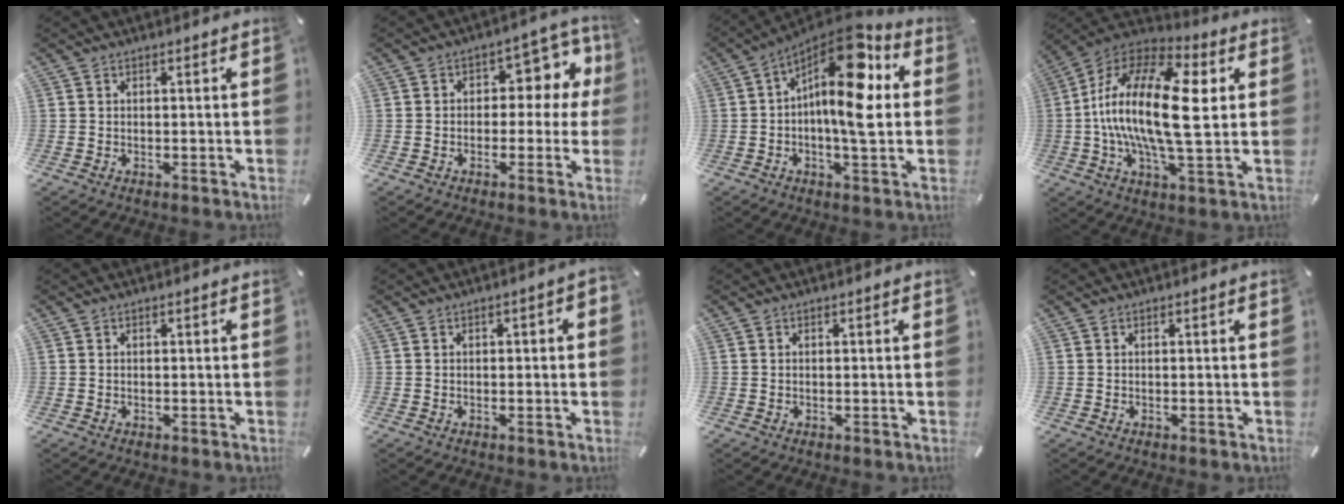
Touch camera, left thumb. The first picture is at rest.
{"total": 9.4, "force": [2.0, 6.2, 6.8], "torque": [-0.077, -0.015, 0.028]}
{"total": 15.6, "force": [3.5, 4.9, 14.4], "torque": [-0.249, -0.034, 0.051]}
{"total": 22.8, "force": [1.5, 9.1, 20.9], "torque": [-0.437, -0.006, 0.019]}
{"total": 0.0}
{"total": 1.5, "force": [-0.5, 0.9, 1.1], "torque": [-0.019, 0.004, -0.011]}
{"total": 0.0}
{"total": 0.0}